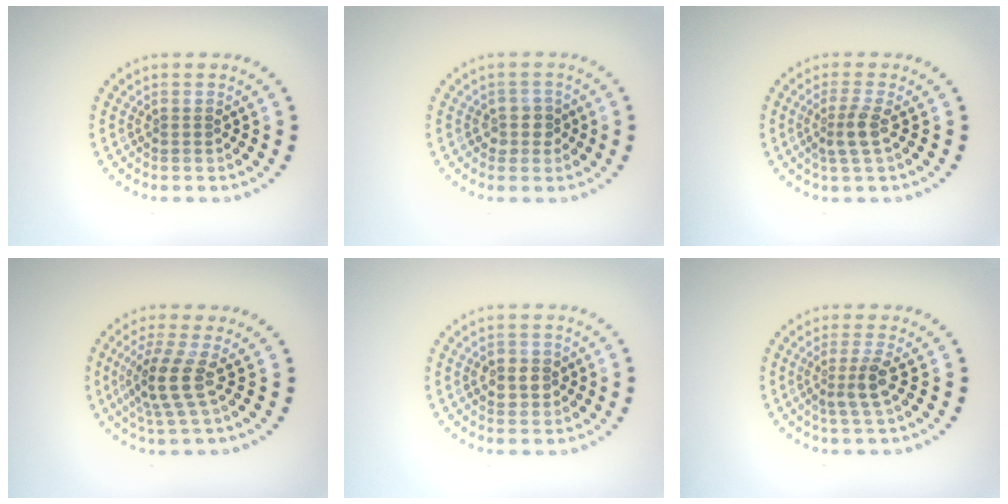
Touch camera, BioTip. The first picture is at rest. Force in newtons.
{"total": 1.8, "press": 1.4, "slide": 1.1}
{"total": 2.3, "press": 1.8, "slide": 1.3}
{"total": 3.6, "press": 2.8, "slide": 2.3}
{"total": 2.2, "press": 2.2, "slide": 0.3}
{"total": 2.4, "press": 1.8, "slide": 1.6}